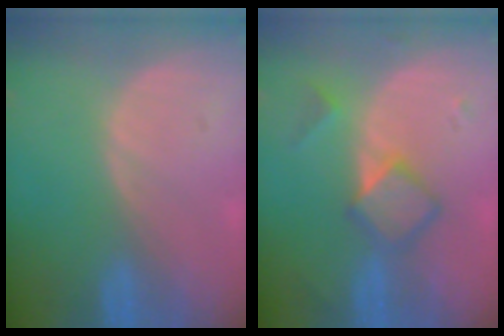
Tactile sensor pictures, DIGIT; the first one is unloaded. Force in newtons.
{"total": 5.4, "press": 5.4, "slide": 0.1}